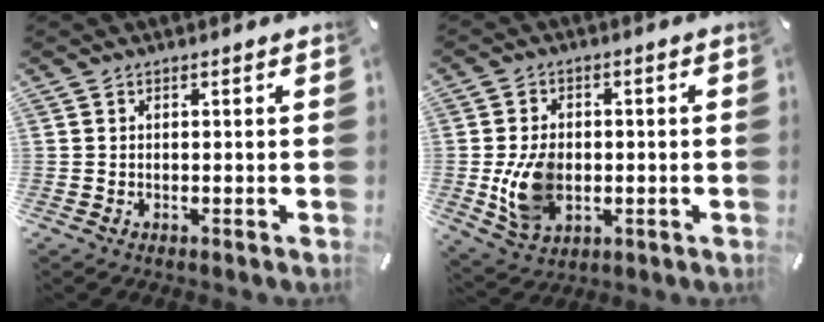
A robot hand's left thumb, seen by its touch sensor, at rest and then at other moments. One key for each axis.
{"total": 10.6, "fx": -1.4, "fy": 7.6, "fz": 7.2, "tx": -0.134, "ty": -0.002, "tz": -0.024}